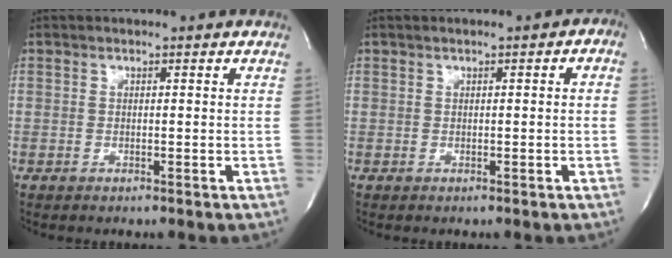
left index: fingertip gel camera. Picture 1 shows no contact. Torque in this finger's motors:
{"motor_torque": [0.93, -0.80, 0.12, 0.01]}